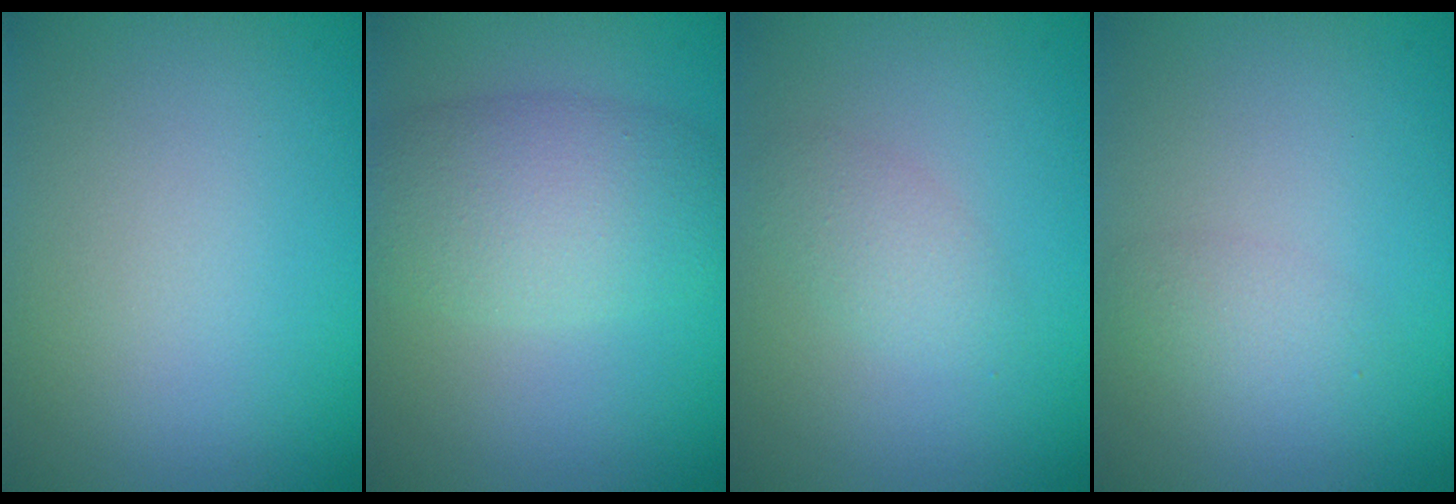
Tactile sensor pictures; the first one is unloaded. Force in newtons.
{"total": 5.2, "press": 5.2, "slide": 0.1}
{"total": 1.7, "press": 1.7, "slide": 0.1}
{"total": 1.2, "press": 1.2, "slide": 0.1}